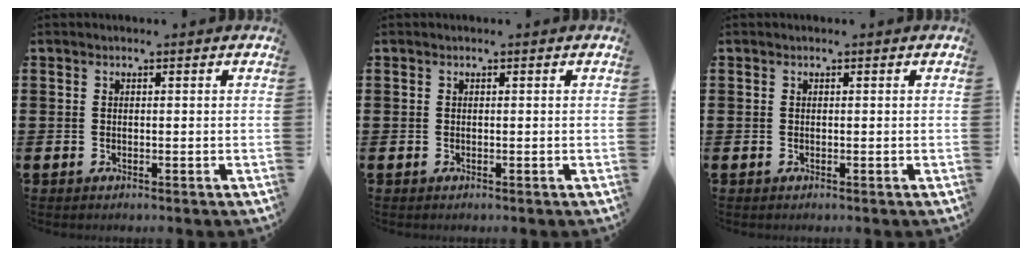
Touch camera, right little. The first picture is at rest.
{"total": 0.0}
{"total": 0.0}